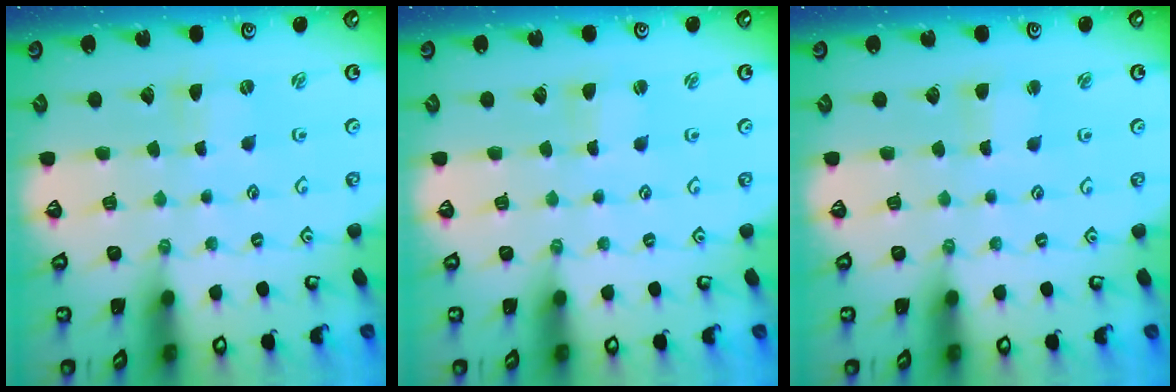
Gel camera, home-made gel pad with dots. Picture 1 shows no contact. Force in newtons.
{"total": 1.1, "press": 1.1, "slide": 0.1}
{"total": 2.8, "press": 2.8, "slide": 0.2}